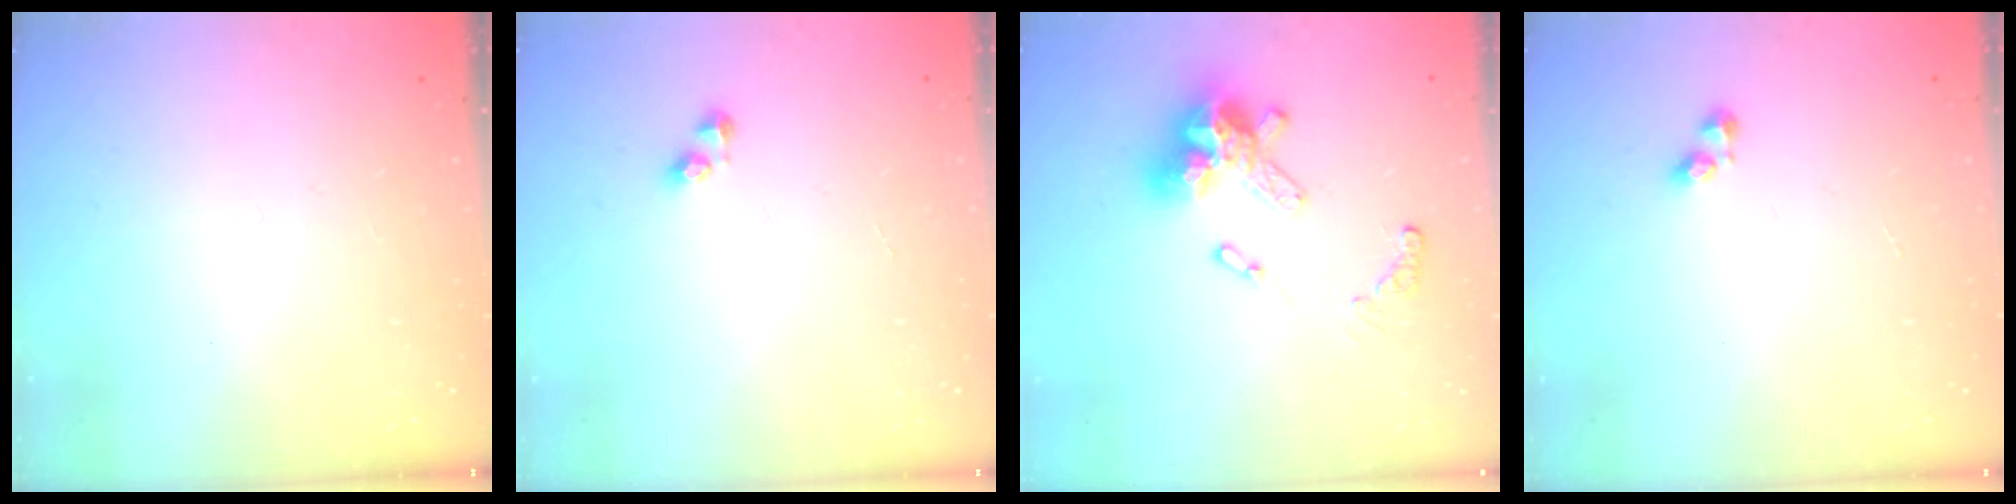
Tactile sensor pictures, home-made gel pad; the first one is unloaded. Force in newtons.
{"total": 2.5, "press": 2.5, "slide": 0.2}
{"total": 13.7, "press": 13.6, "slide": 1.8}
{"total": 2.4, "press": 2.3, "slide": 0.6}